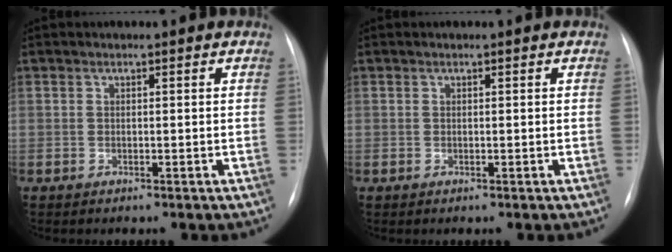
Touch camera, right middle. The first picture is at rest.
{"total": 0.0}